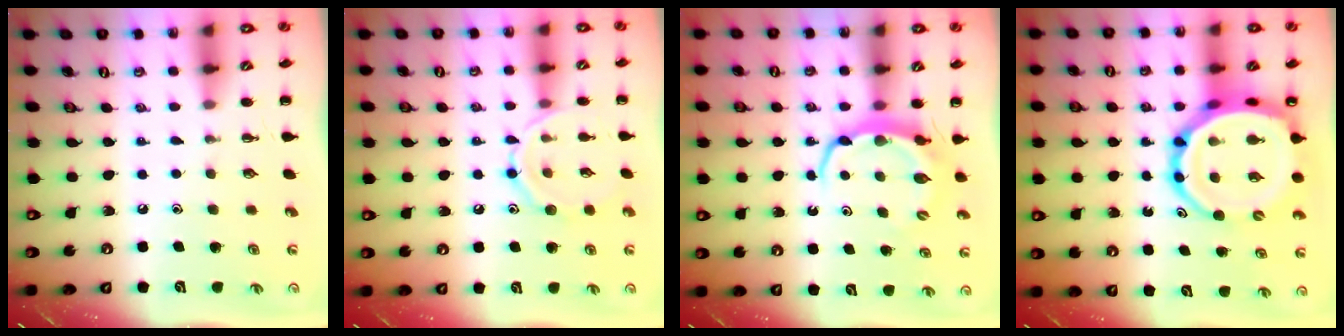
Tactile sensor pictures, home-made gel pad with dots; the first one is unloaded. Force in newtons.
{"total": 10.7, "press": 10.6, "slide": 0.6}
{"total": 6.2, "press": 6.2, "slide": 0.3}
{"total": 16.7, "press": 16.0, "slide": 4.6}